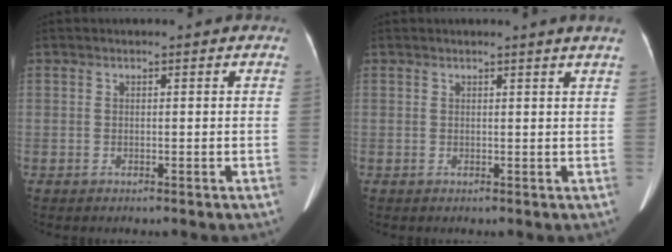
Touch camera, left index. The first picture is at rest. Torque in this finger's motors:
{"motor_torque": [-0.12, -1.37, 0.20, 0.05]}